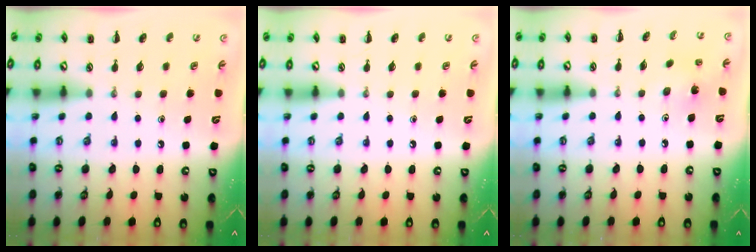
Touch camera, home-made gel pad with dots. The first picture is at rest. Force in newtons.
{"total": 0.0}
{"total": 2.4, "press": 2.2, "slide": 0.8}